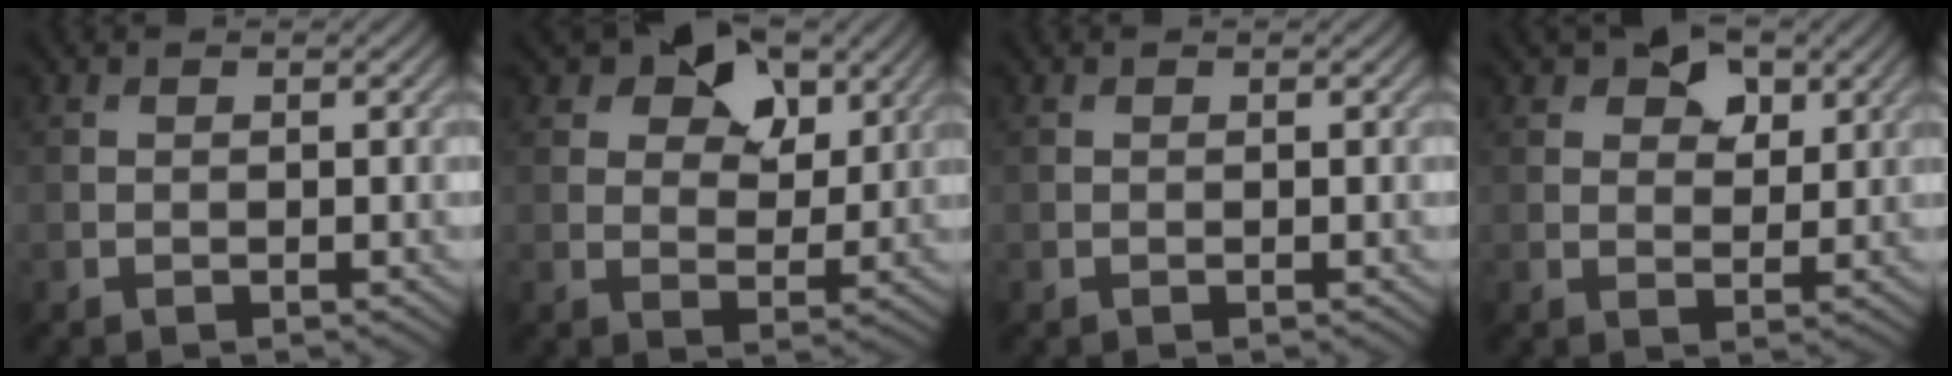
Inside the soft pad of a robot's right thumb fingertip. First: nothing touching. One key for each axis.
{"total": 8.7, "fx": 5.0, "fy": 5.1, "fz": 4.9, "tx": -0.074, "ty": -0.003, "tz": 0.075}
{"total": 0.0}
{"total": 5.0, "fx": 2.9, "fy": 2.9, "fz": 2.8, "tx": -0.038, "ty": -0.003, "tz": 0.048}